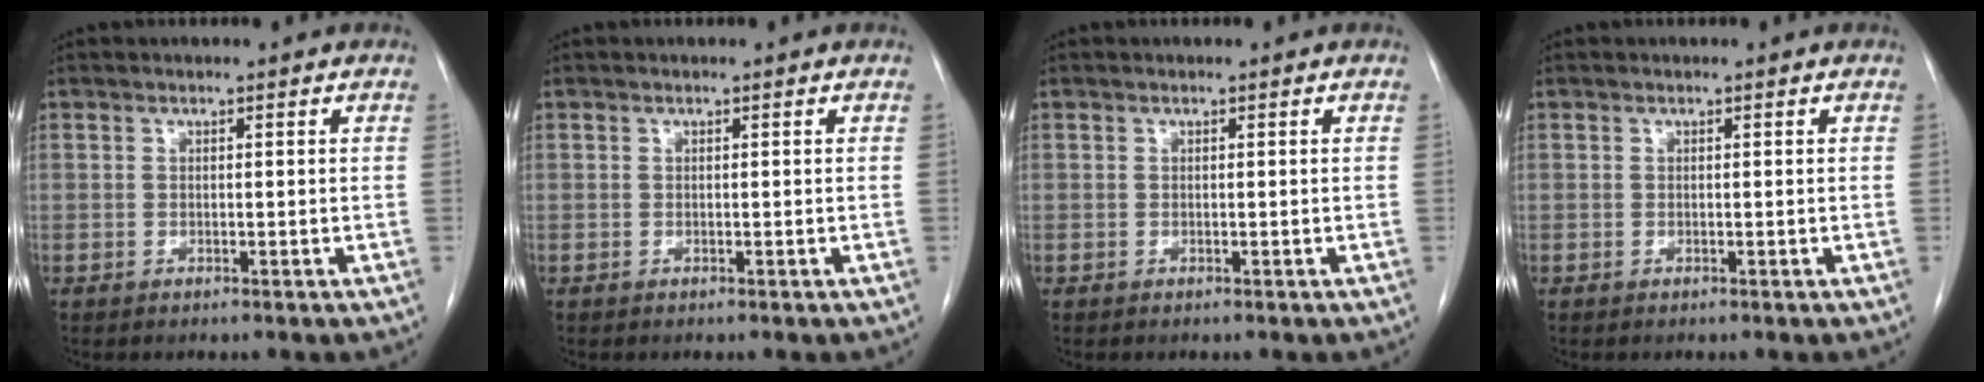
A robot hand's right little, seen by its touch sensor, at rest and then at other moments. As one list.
[{"total": 0.0}, {"total": 0.0}, {"total": 0.0}]